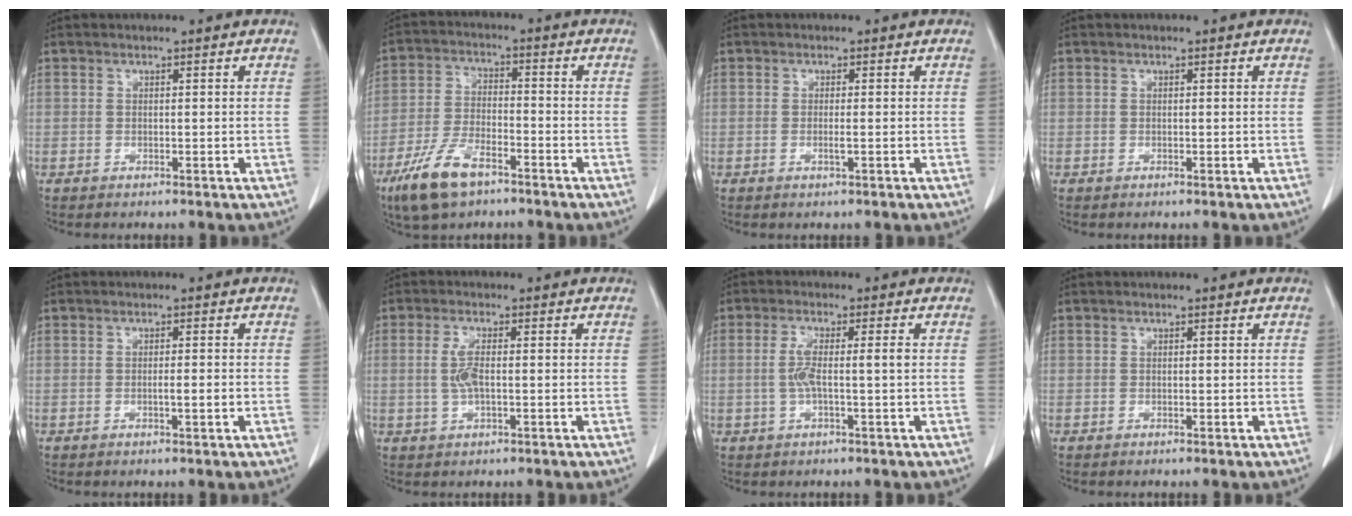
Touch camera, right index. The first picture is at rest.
{"total": 9.6, "force": [-6.2, 3.5, 6.4], "torque": [-0.140, -0.010, -0.117]}
{"total": 1.1, "force": [-0.3, 0.0, 1.1], "torque": [-0.023, -0.004, -0.004]}
{"total": 0.0}
{"total": 1.7, "force": [-0.4, 0.1, 1.6], "torque": [-0.028, -0.001, -0.006]}
{"total": 3.7, "force": [0.0, 1.0, 3.5], "torque": [-0.080, 0.000, -0.002]}
{"total": 4.3, "force": [-0.2, 0.3, 4.3], "torque": [-0.090, 0.007, -0.003]}
{"total": 0.0}